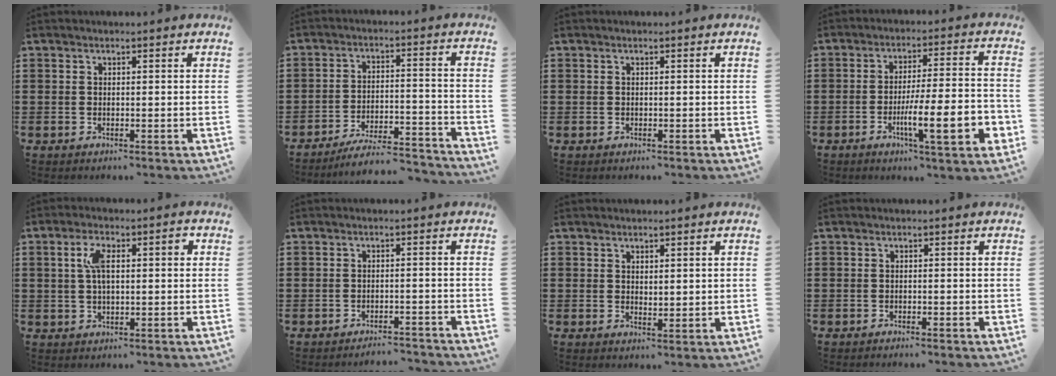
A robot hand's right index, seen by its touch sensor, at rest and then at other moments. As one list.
[{"total": 6.9, "force": [-6.4, 0.7, 2.7], "torque": [-0.051, 0.003, -0.123]}, {"total": 0.0}, {"total": 12.3, "force": [-4.1, 2.2, 11.4], "torque": [-0.197, -0.010, -0.074]}, {"total": 5.6, "force": [1.0, 2.0, 5.1], "torque": [-0.093, 0.009, 0.012]}, {"total": 2.4, "force": [-2.4, 0.0, 0.1], "torque": [-0.007, 0.000, -0.051]}, {"total": 1.3, "force": [1.2, 0.5, 0.4], "torque": [-0.008, 0.004, 0.021]}, {"total": 0.7, "force": [-0.7, 0.0, 0.1], "torque": [-0.005, -0.001, -0.013]}]